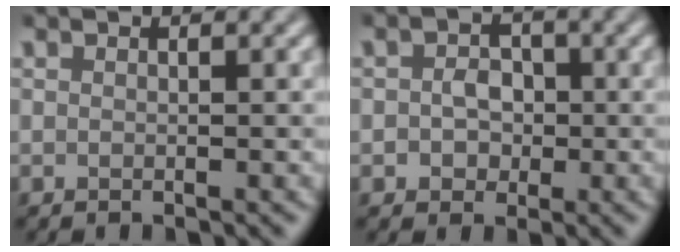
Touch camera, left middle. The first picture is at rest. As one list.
[{"total": 2.2, "force": [-0.5, 1.9, 1.0], "torque": [-0.013, -0.002, -0.011]}]